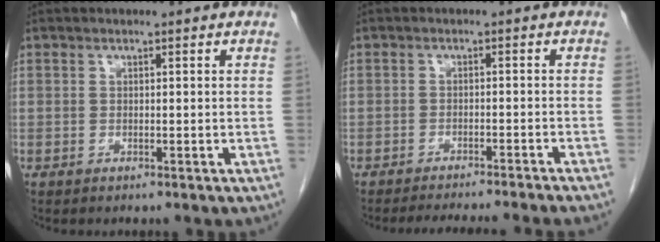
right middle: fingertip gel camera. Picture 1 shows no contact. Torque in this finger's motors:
{"motor_torque": [1.08, -1.07, 0.17, 0.05]}